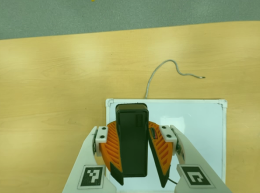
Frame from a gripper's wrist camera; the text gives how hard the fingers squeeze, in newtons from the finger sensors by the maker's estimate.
{"total": 10.4, "left": 10.0, "right": 10.9}